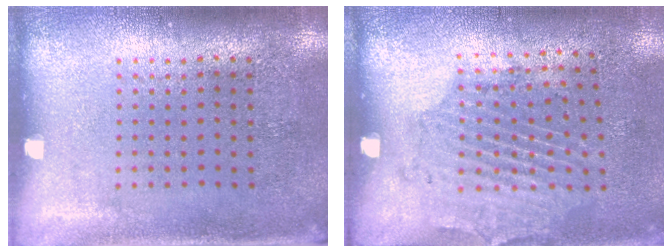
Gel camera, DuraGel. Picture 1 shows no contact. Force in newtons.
{"total": 1.8, "press": 1.2, "slide": 1.4}